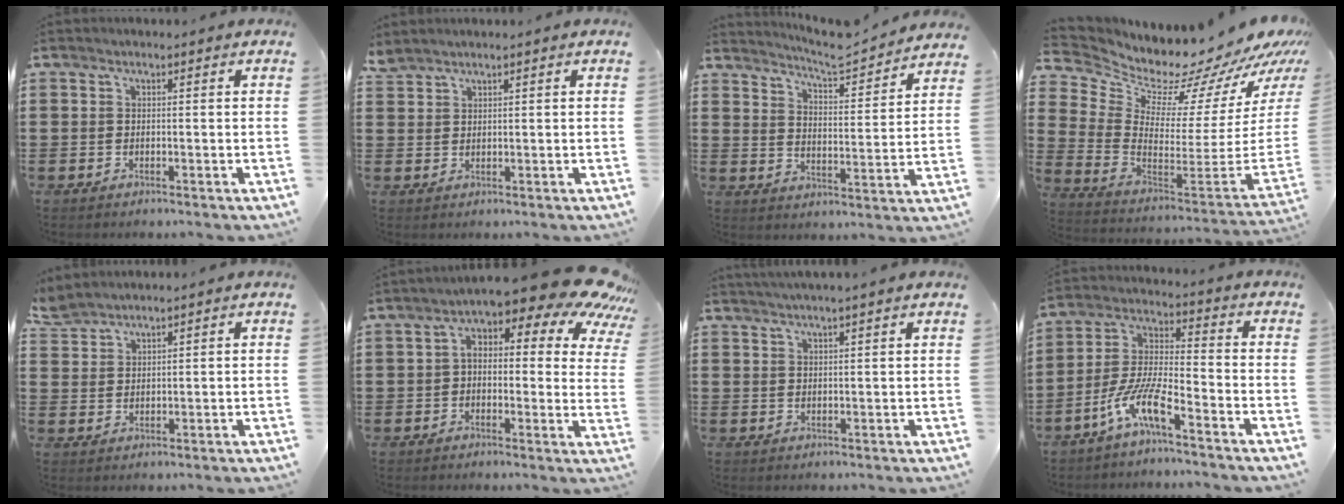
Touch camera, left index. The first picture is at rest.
{"total": 1.8, "force": [1.8, 0.2, 0.3], "torque": [-0.009, 0.001, 0.035]}
{"total": 5.3, "force": [5.2, -0.4, 1.3], "torque": [-0.041, -0.045, 0.082]}
{"total": 7.8, "force": [7.6, 1.3, 1.2], "torque": [-0.030, -0.101, 0.111]}
{"total": 2.6, "force": [2.6, 0.4, 0.3], "torque": [-0.014, -0.001, 0.052]}
{"total": 7.9, "force": [4.9, 2.6, 5.6], "torque": [-0.097, -0.037, 0.075]}
{"total": 2.1, "force": [1.9, -0.5, 0.7], "torque": [-0.015, -0.002, 0.036]}
{"total": 9.4, "force": [-6.5, 1.3, 6.6], "torque": [-0.153, -0.009, -0.130]}